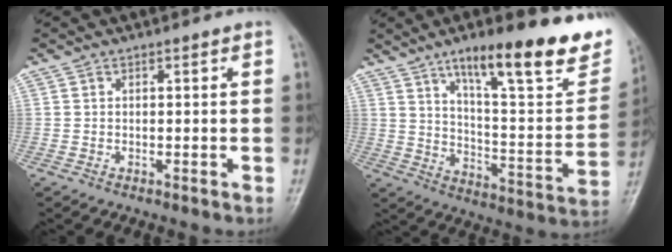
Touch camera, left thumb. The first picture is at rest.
{"total": 25.4, "force": [16.2, 6.0, 18.6], "torque": [-0.230, -0.061, 0.251]}